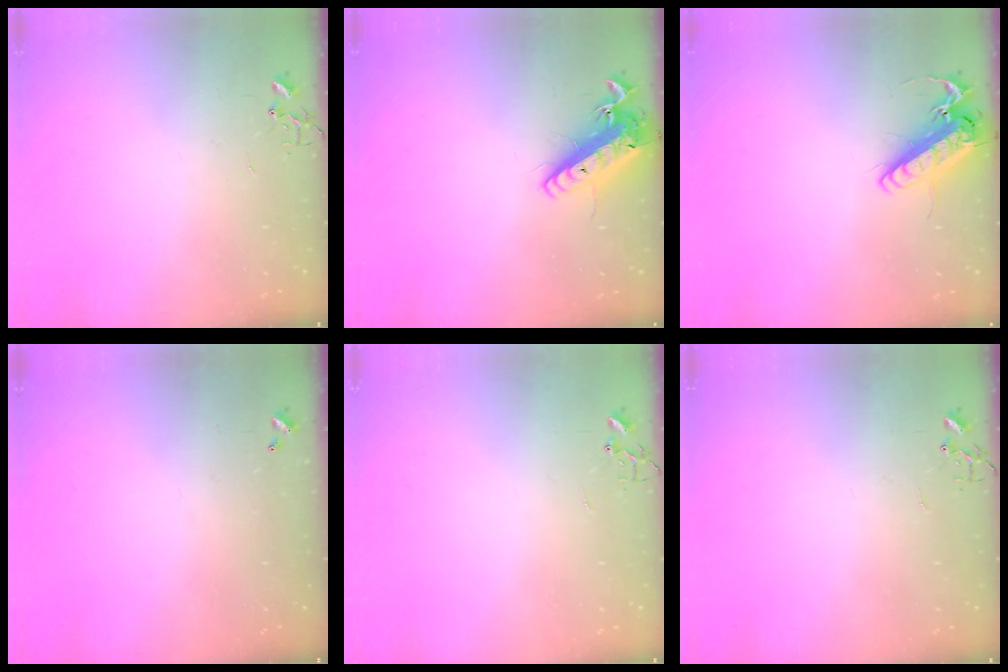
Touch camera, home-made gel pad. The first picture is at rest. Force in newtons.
{"total": 15.0, "press": 14.7, "slide": 3.1}
{"total": 14.6, "press": 14.4, "slide": 2.6}
{"total": 0.0}
{"total": 0.0}
{"total": 0.0}